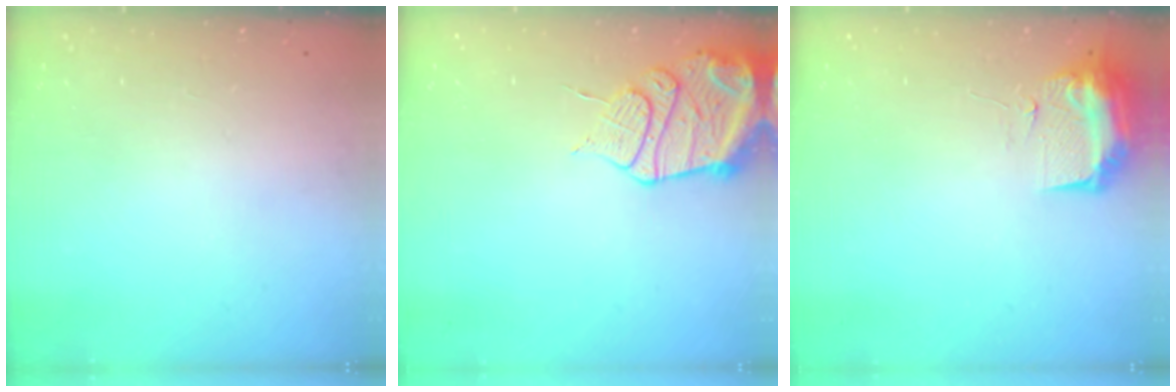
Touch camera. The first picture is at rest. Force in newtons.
{"total": 13.1, "press": 13.0, "slide": 1.6}
{"total": 9.4, "press": 9.4, "slide": 0.9}